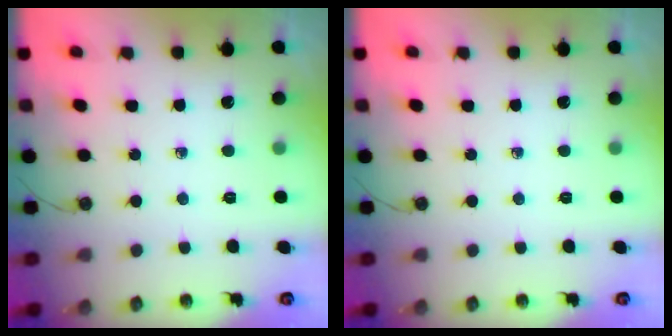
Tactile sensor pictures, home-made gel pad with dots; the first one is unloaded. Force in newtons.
{"total": 0.0}